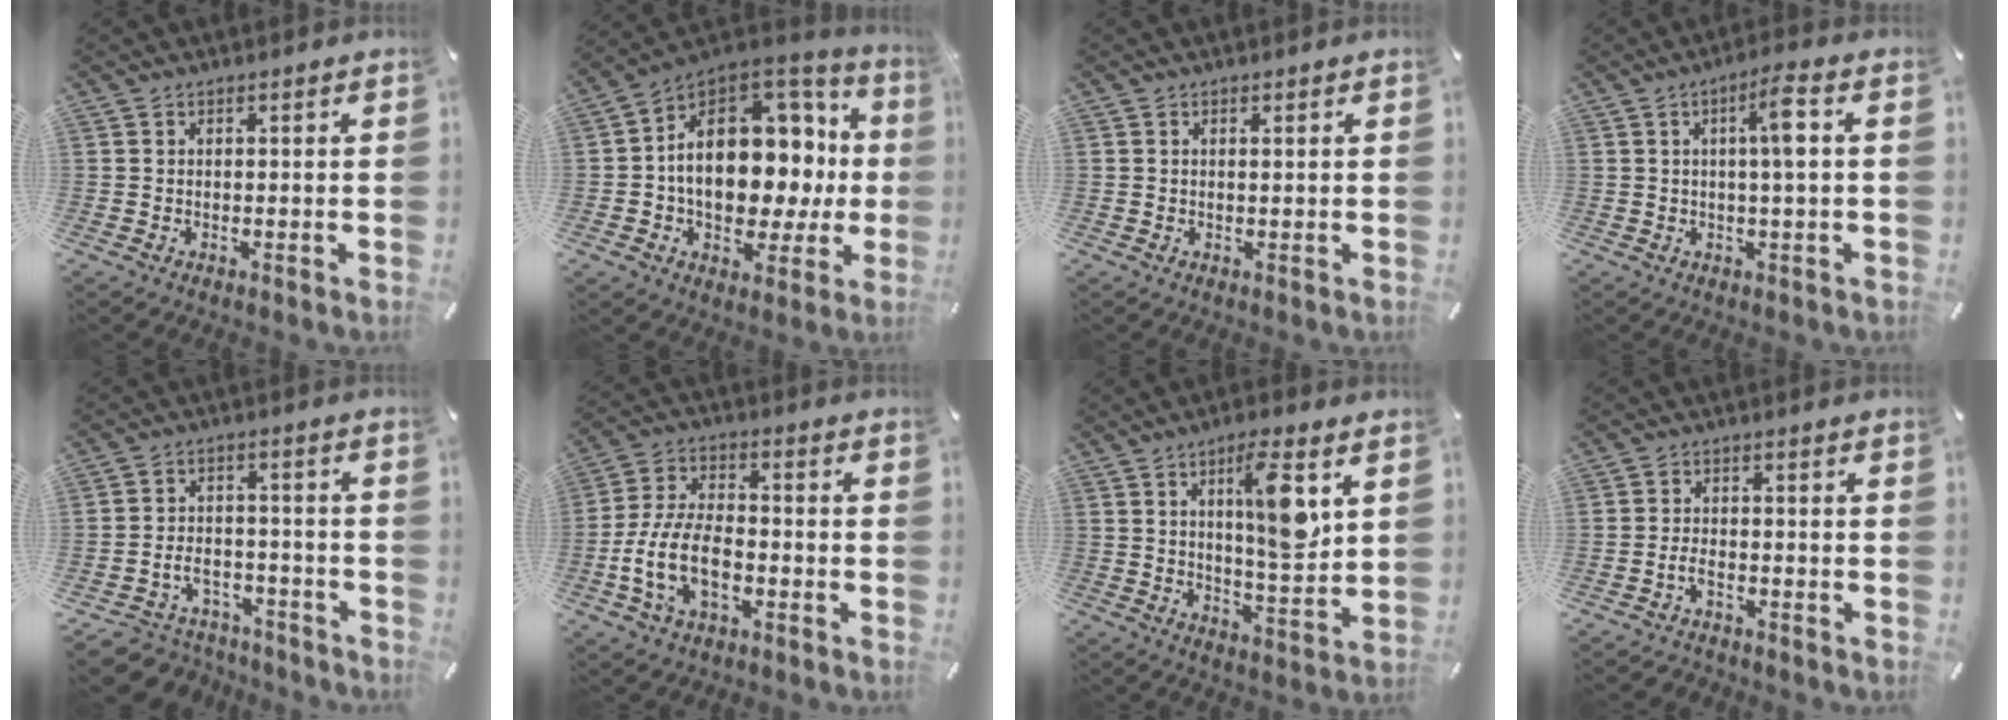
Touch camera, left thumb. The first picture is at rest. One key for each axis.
{"total": 18.7, "fx": 0.9, "fy": 13.1, "fz": 13.2, "tx": -0.201, "ty": -0.017, "tz": 0.024}
{"total": 0.6, "fx": 0.2, "fy": 0.1, "fz": 0.5, "tx": -0.011, "ty": -0.001, "tz": 0.004}
{"total": 6.9, "fx": 1.2, "fy": 0.8, "fz": 6.8, "tx": -0.122, "ty": 0.006, "tz": 0.011}
{"total": 6.6, "fx": -3.5, "fy": 5.1, "fz": 2.3, "tx": -0.055, "ty": 0.017, "tz": -0.065}
{"total": 12.6, "fx": -4.8, "fy": 7.1, "fz": 9.3, "tx": -0.203, "ty": 0.010, "tz": -0.088}
{"total": 11.8, "fx": 4.2, "fy": 2.9, "fz": 10.6, "tx": -0.159, "ty": -0.013, "tz": 0.059}
{"total": 3.1, "fx": -2.0, "fy": 1.5, "fz": 1.9, "tx": -0.039, "ty": 0.009, "tz": -0.039}